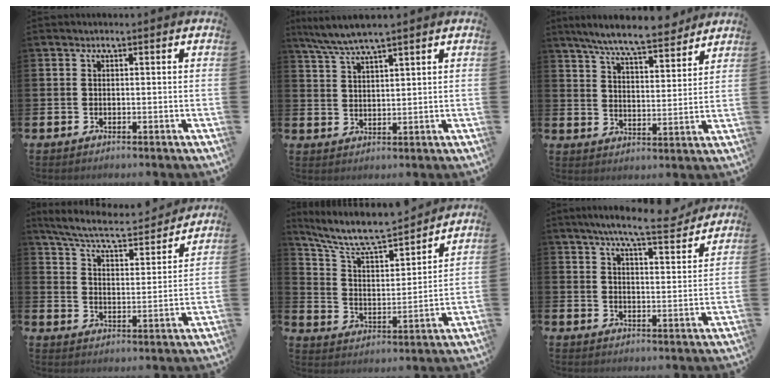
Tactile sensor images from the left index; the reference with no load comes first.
{"total": 4.8, "force": [4.4, -0.2, 1.9], "torque": [-0.054, -0.013, 0.080]}
{"total": 8.4, "force": [7.8, 0.8, 3.0], "torque": [-0.081, -0.043, 0.139]}
{"total": 6.9, "force": [6.3, 0.9, 2.6], "torque": [-0.083, -0.041, 0.104]}
{"total": 8.6, "force": [8.0, 1.4, 2.9], "torque": [-0.098, -0.055, 0.138]}
{"total": 7.9, "force": [7.1, 0.6, 3.4], "torque": [-0.066, -0.036, 0.120]}